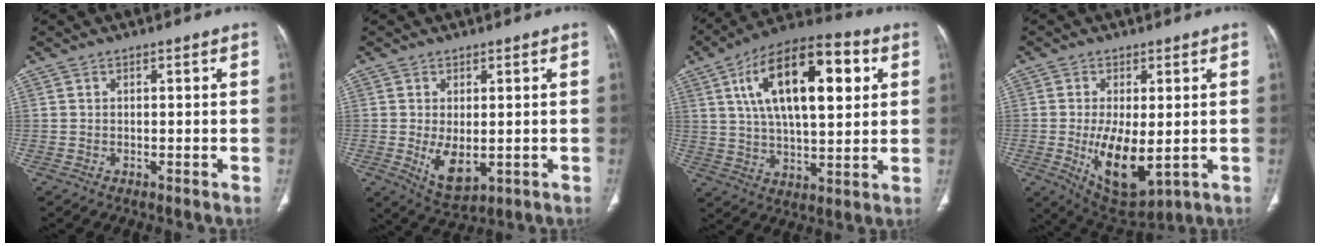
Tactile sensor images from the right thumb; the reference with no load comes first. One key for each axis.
{"total": 6.4, "fx": -0.9, "fy": 3.4, "fz": 5.3, "tx": -0.088, "ty": -0.018, "tz": 0.001}
{"total": 21.8, "fx": 6.7, "fy": 9.5, "fz": 18.5, "tx": -0.289, "ty": 0.002, "tz": 0.104}
{"total": 11.3, "fx": -1.8, "fy": 5.1, "fz": 10.0, "tx": -0.163, "ty": -0.027, "tz": -0.012}